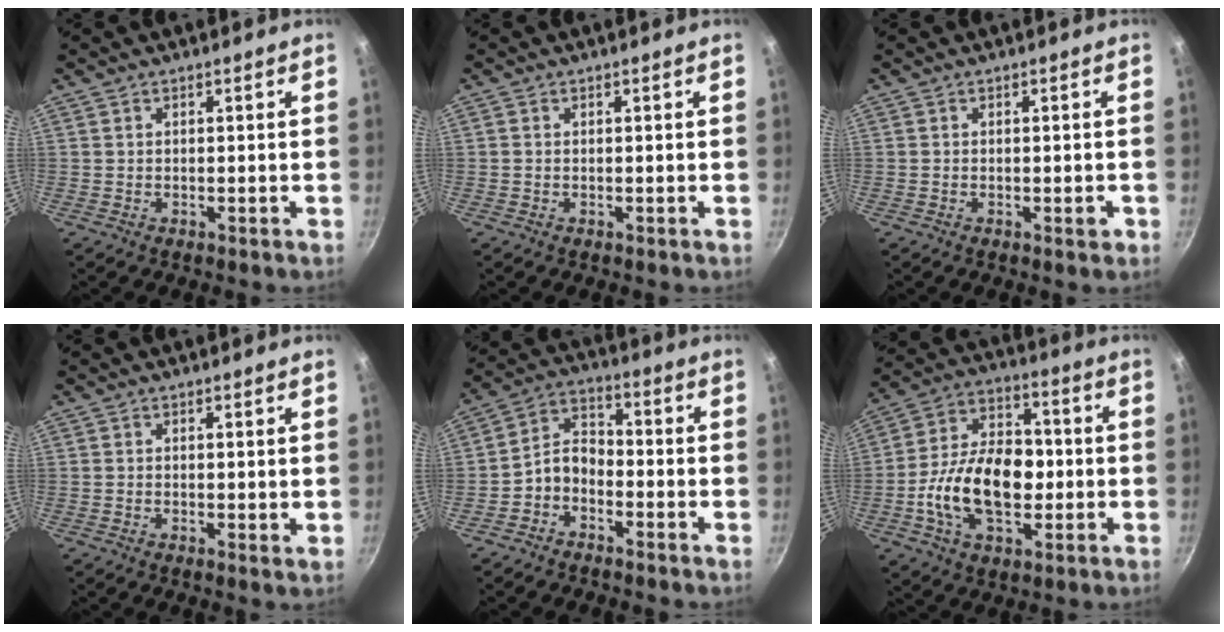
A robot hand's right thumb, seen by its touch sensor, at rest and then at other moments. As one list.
[{"total": 0.0}, {"total": 1.6, "force": [-0.6, 0.6, 1.4], "torque": [-0.019, 0.001, -0.010]}, {"total": 1.2, "force": [0.3, 0.4, 1.1], "torque": [-0.015, -0.007, 0.002]}, {"total": 6.4, "force": [-2.9, 4.4, 3.6], "torque": [-0.052, 0.047, -0.069]}, {"total": 18.4, "force": [-2.5, 11.6, 14.0], "torque": [-0.214, 0.032, -0.053]}]